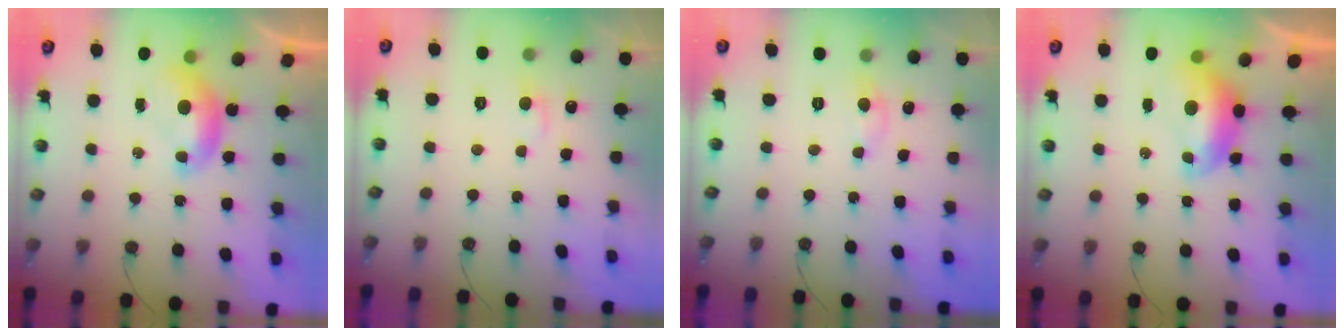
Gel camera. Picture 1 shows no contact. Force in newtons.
{"total": 1.5, "press": 1.4, "slide": 0.6}
{"total": 1.2, "press": 1.2, "slide": 0.2}
{"total": 1.9, "press": 1.8, "slide": 0.6}